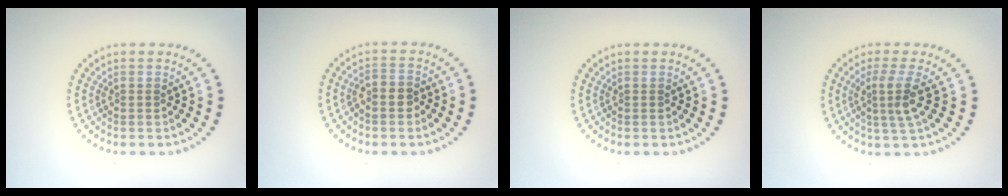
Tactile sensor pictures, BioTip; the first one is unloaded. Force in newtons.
{"total": 1.9, "press": 1.8, "slide": 0.8}
{"total": 0.0}
{"total": 2.8, "press": 2.1, "slide": 1.9}